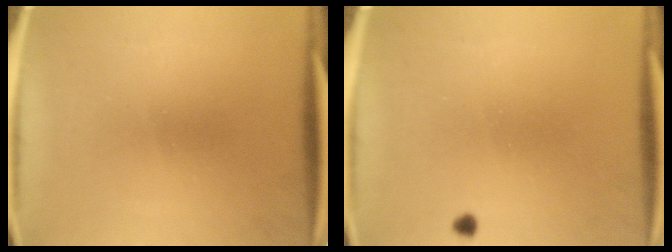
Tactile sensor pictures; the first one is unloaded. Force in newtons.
{"total": 0.7}